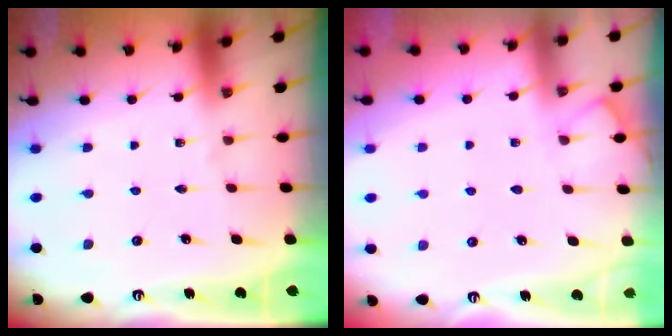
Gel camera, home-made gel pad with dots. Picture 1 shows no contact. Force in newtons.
{"total": 4.3, "press": 4.3, "slide": 0.6}